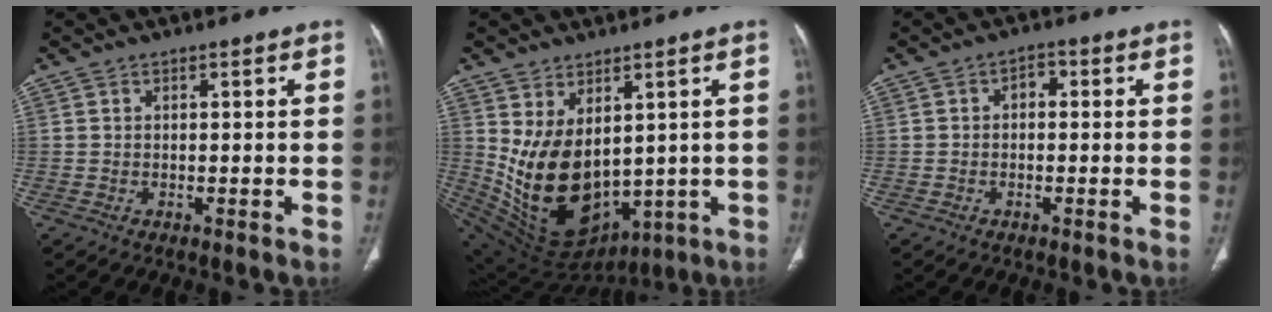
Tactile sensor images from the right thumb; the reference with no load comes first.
{"total": 17.5, "force": [1.8, 11.3, 13.3], "torque": [-0.222, -0.032, 0.079]}
{"total": 2.3, "force": [0.0, 1.7, 1.6], "torque": [-0.013, 0.010, -0.009]}